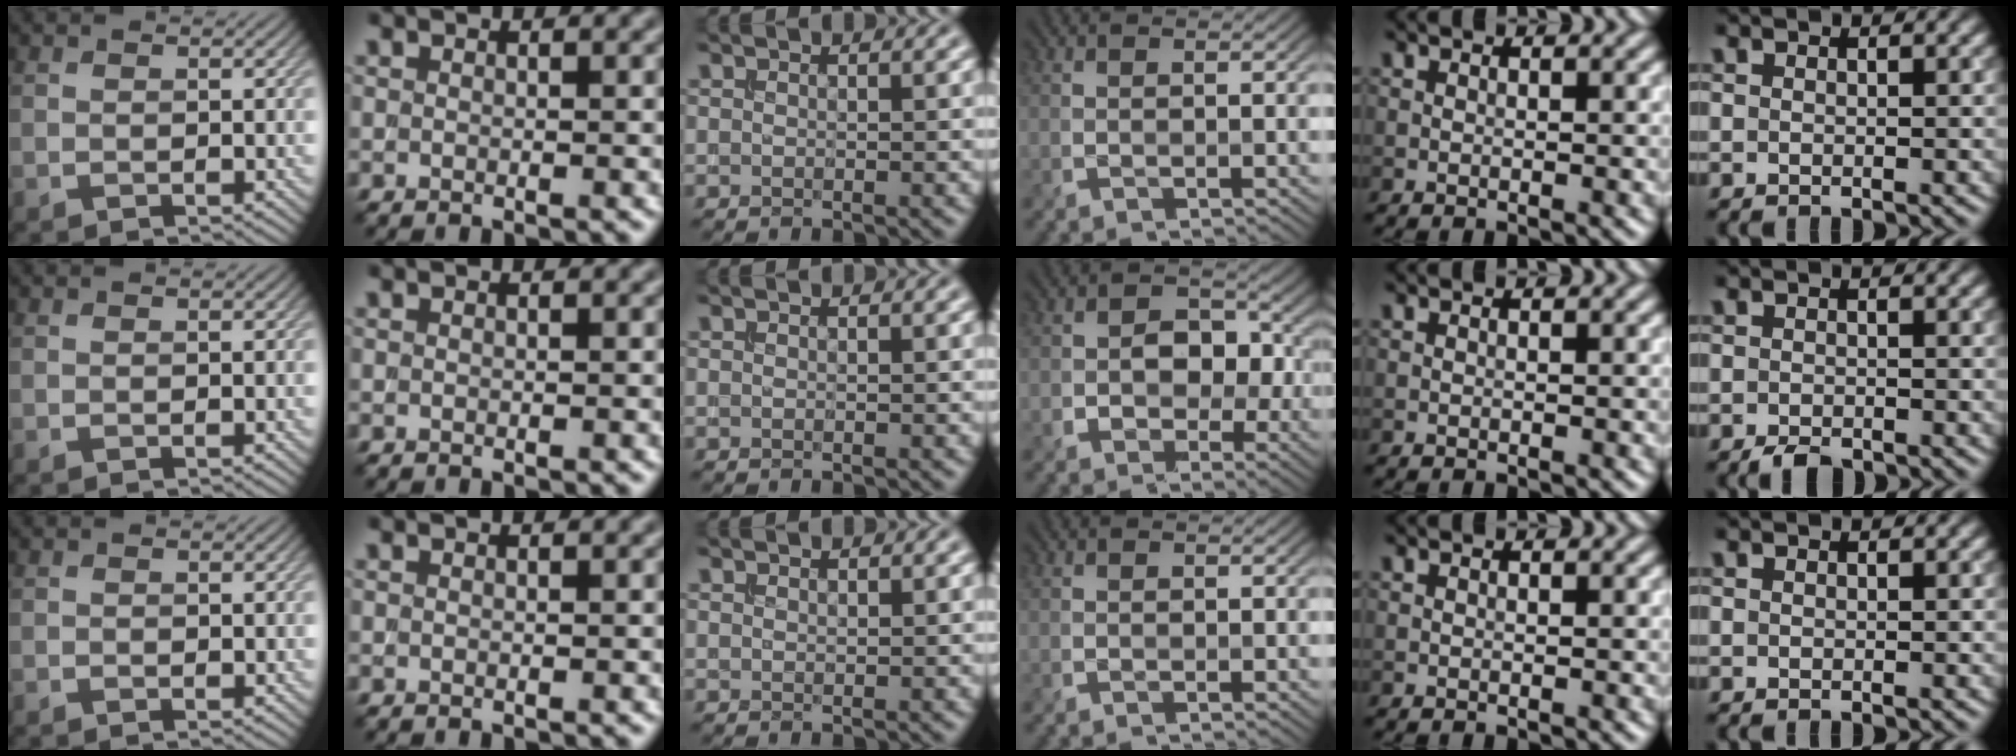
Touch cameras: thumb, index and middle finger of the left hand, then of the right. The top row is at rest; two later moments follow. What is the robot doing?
{"motion": "insert", "object": "backpack"}